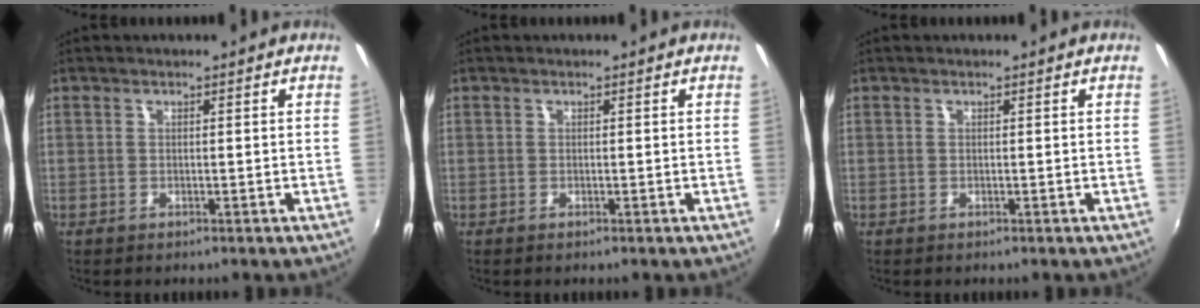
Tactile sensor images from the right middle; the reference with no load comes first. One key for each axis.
{"total": 0.0}
{"total": 0.0}